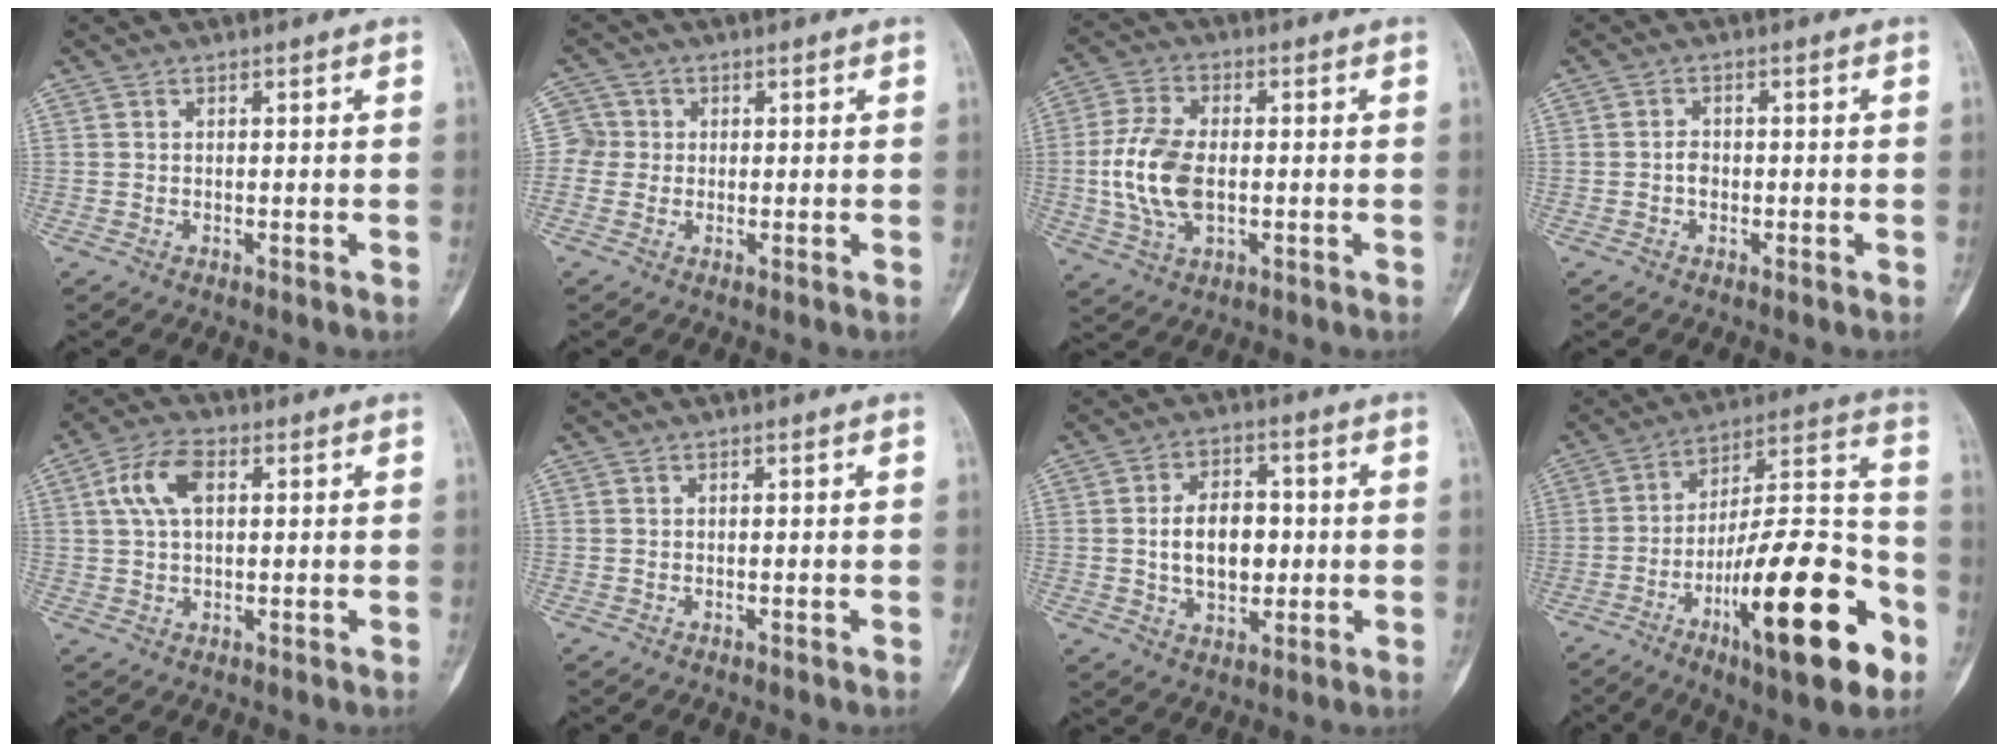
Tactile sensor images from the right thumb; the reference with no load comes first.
{"total": 3.4, "force": [-0.2, 3.4, 0.5], "torque": [0.014, 0.008, -0.013]}
{"total": 11.5, "force": [-1.0, 6.4, 9.5], "torque": [-0.198, 0.007, -0.020]}
{"total": 2.0, "force": [-0.5, 1.4, 1.2], "torque": [-0.014, 0.004, -0.013]}
{"total": 7.4, "force": [2.0, 4.1, 5.9], "torque": [-0.117, 0.011, 0.035]}
{"total": 0.0}
{"total": 10.3, "force": [-0.2, 6.7, 7.8], "torque": [-0.103, 0.011, -0.002]}
{"total": 26.4, "force": [-11.4, 7.1, 22.8], "torque": [-0.342, 0.060, -0.176]}